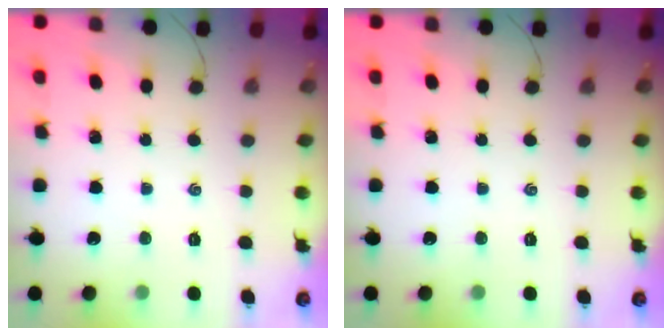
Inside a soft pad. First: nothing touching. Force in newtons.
{"total": 0.0}